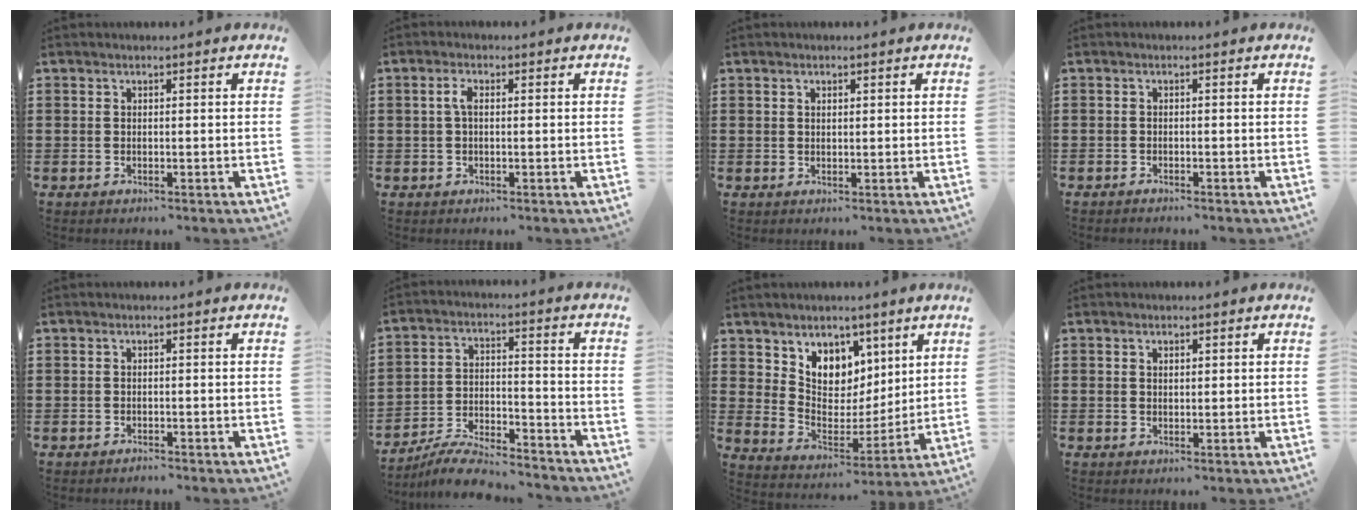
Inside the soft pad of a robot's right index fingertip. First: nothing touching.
{"total": 2.1, "force": [0.1, 0.8, 1.9], "torque": [-0.045, 0.001, -0.003]}
{"total": 0.7, "force": [0.4, 0.4, 0.4], "torque": [-0.010, 0.004, 0.008]}
{"total": 0.8, "force": [-0.8, 0.1, 0.0], "torque": [-0.001, 0.002, -0.017]}
{"total": 0.6, "force": [-0.6, 0.1, 0.1], "torque": [-0.004, -0.001, -0.012]}
{"total": 7.1, "force": [-6.8, 0.6, 2.0], "torque": [-0.046, 0.008, -0.134]}
{"total": 7.5, "force": [5.4, 5.2, 0.3], "torque": [-0.047, -0.046, 0.104]}
{"total": 0.9, "force": [0.6, 0.6, 0.5], "torque": [-0.010, 0.004, 0.011]}